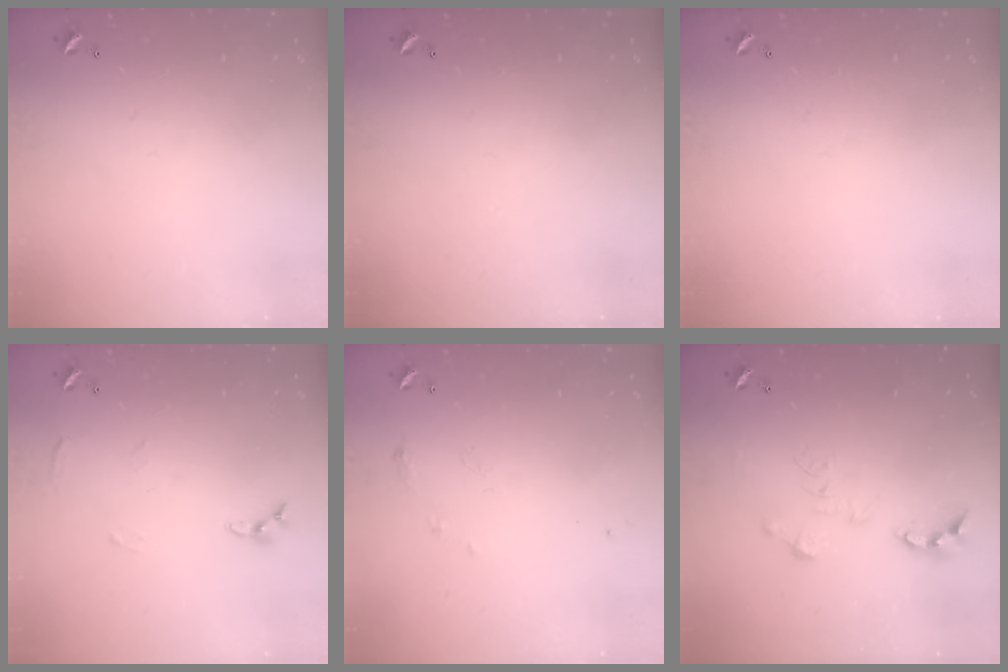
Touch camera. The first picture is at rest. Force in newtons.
{"total": 0.0}
{"total": 0.0}
{"total": 4.6, "press": 4.6, "slide": 0.4}
{"total": 6.0, "press": 5.9, "slide": 0.8}
{"total": 0.0}